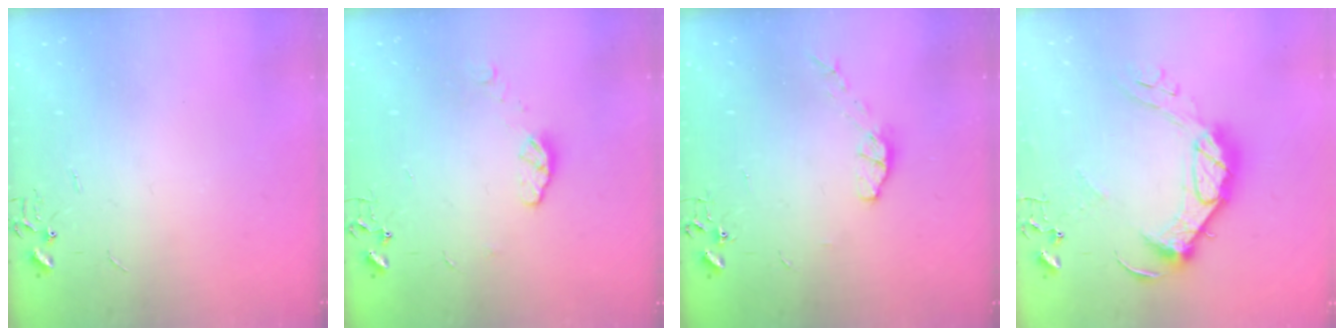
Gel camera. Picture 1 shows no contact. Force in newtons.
{"total": 5.8, "press": 5.8, "slide": 0.5}
{"total": 5.1, "press": 5.1, "slide": 0.8}
{"total": 15.5, "press": 15.4, "slide": 1.4}